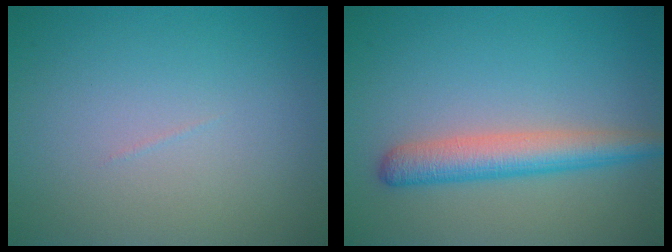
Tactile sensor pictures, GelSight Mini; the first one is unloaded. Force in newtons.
{"total": 4.1, "press": 4.1, "slide": 0.1}